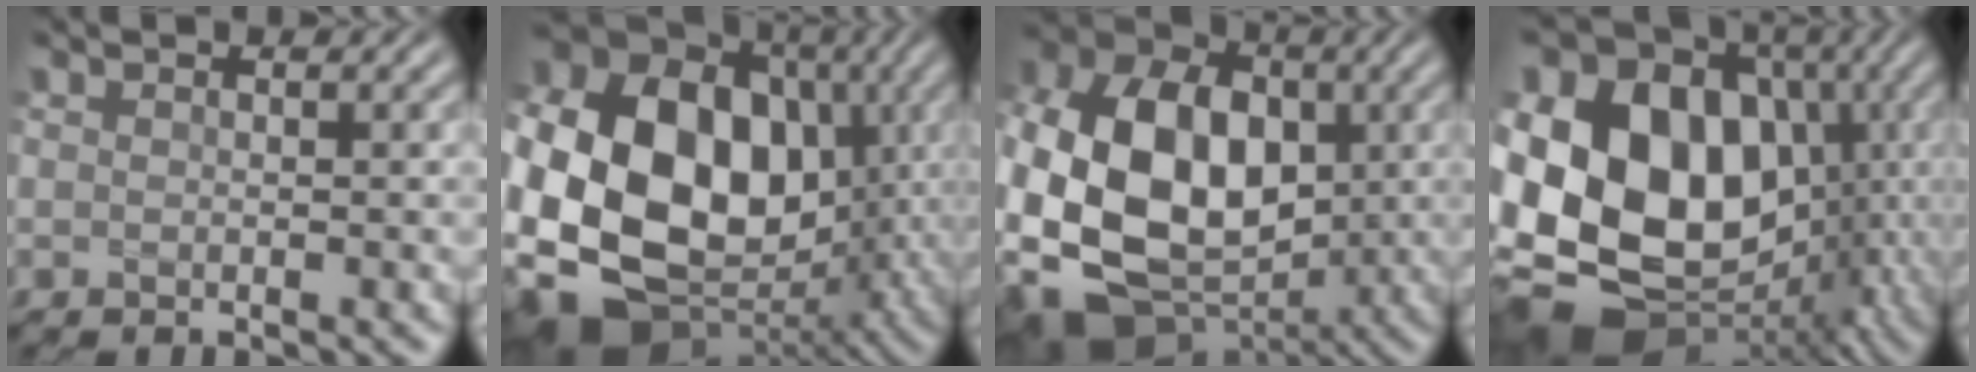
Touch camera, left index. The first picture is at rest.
{"total": 20.2, "force": [-0.9, 16.0, 12.3], "torque": [-0.244, -0.014, -0.026]}
{"total": 16.2, "force": [-2.2, 12.3, 10.3], "torque": [-0.209, -0.007, -0.034]}
{"total": 20.1, "force": [-1.0, 16.4, 11.6], "torque": [-0.210, -0.009, -0.019]}